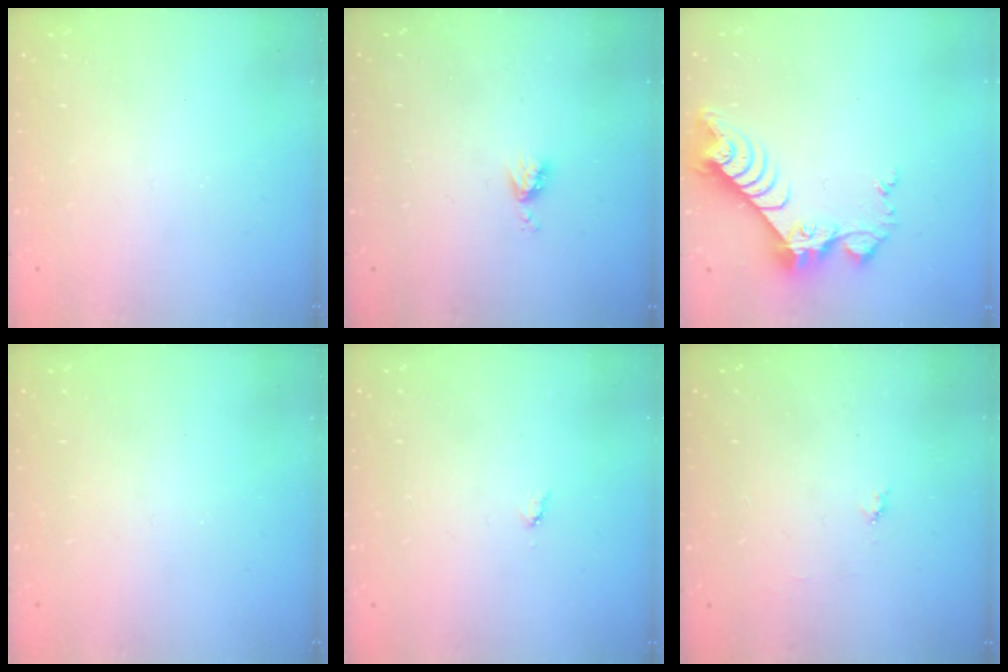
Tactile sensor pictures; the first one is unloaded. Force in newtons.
{"total": 4.0, "press": 4.0, "slide": 0.5}
{"total": 9.3, "press": 9.3, "slide": 0.7}
{"total": 0.0}
{"total": 3.9, "press": 3.8, "slide": 0.5}
{"total": 3.9, "press": 3.9, "slide": 0.4}